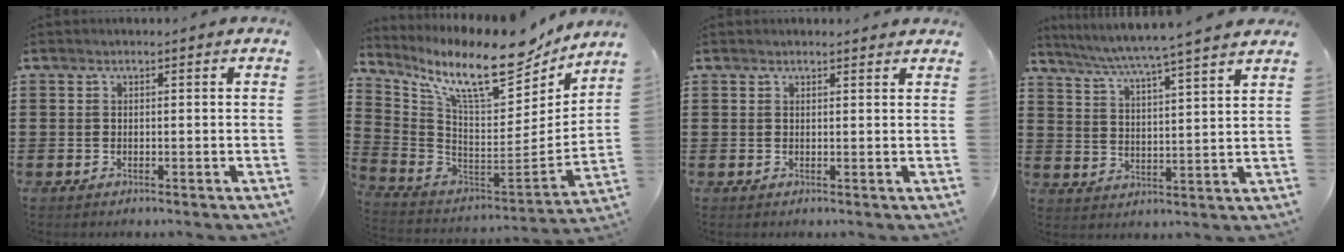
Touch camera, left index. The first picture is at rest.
{"total": 13.8, "force": [10.0, 3.0, 8.9], "torque": [-0.193, -0.069, 0.168]}
{"total": 1.1, "force": [1.1, 0.1, 0.3], "torque": [-0.009, 0.001, 0.020]}
{"total": 5.3, "force": [4.8, -0.9, 2.1], "torque": [-0.061, -0.037, 0.077]}